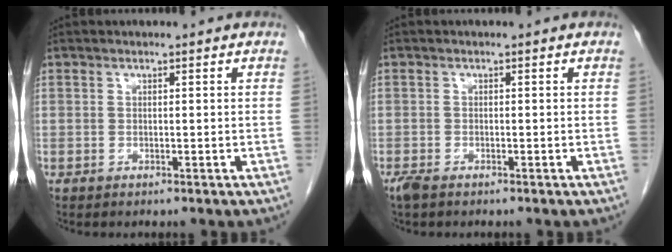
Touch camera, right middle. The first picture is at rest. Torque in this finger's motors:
{"motor_torque": [0.25, -0.15, 0.06, 0.01]}